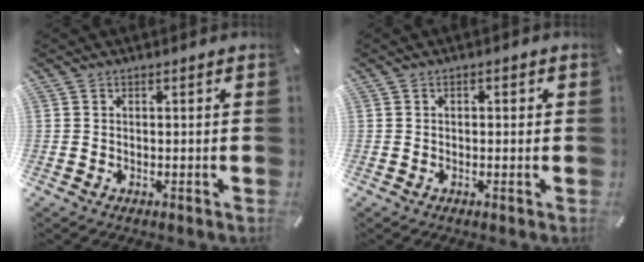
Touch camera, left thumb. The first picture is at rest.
{"total": 0.9, "force": [-0.2, 0.7, 0.5], "torque": [-0.009, 0.005, -0.004]}